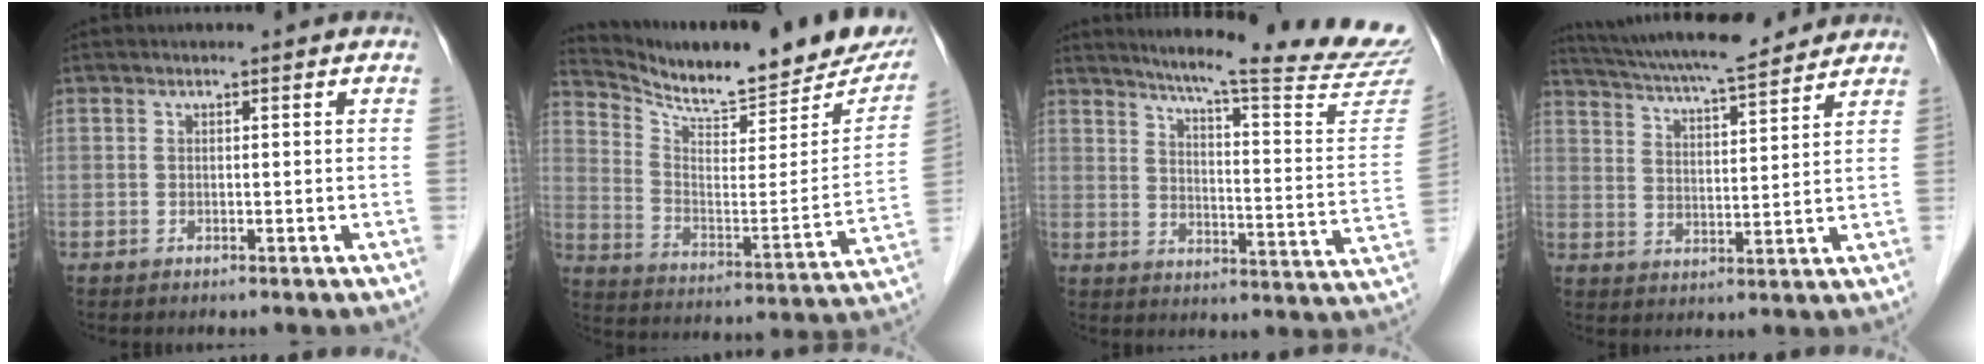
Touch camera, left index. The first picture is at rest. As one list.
[{"total": 22.8, "force": [20.4, 4.1, 9.4], "torque": [-0.151, -0.060, 0.286]}, {"total": 23.8, "force": [21.5, -0.7, 10.0], "torque": [-0.140, -0.102, 0.262]}, {"total": 15.9, "force": [14.2, 1.8, 6.9], "torque": [-0.126, 0.024, 0.224]}]